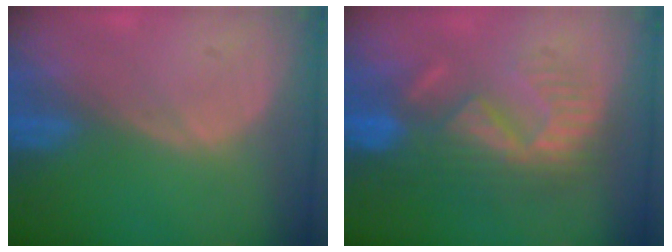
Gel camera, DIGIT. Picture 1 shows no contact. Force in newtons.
{"total": 8.9, "press": 8.4, "slide": 3.0}